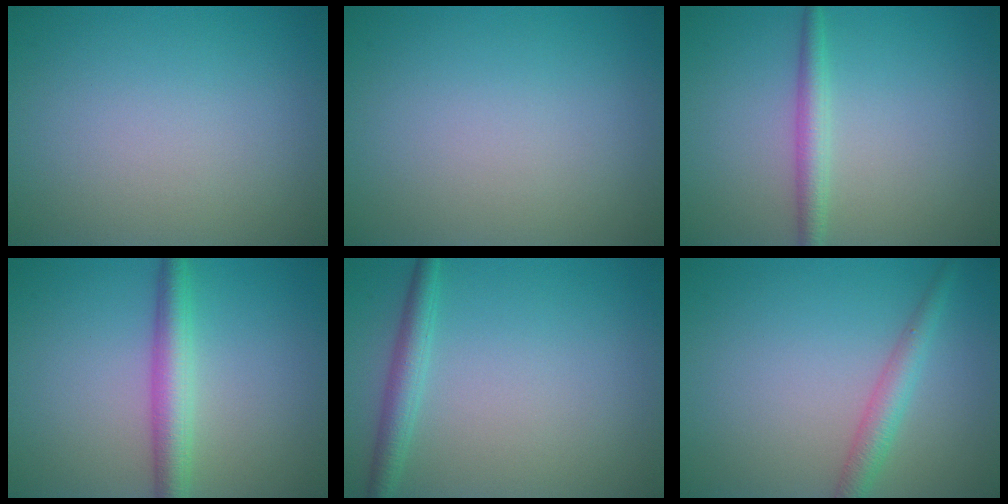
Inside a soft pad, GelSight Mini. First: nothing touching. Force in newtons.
{"total": 0.0}
{"total": 2.2, "press": 2.2, "slide": 0.0}
{"total": 3.7, "press": 3.7, "slide": 0.0}
{"total": 2.3, "press": 2.3, "slide": 0.1}
{"total": 2.6, "press": 2.6, "slide": 0.1}